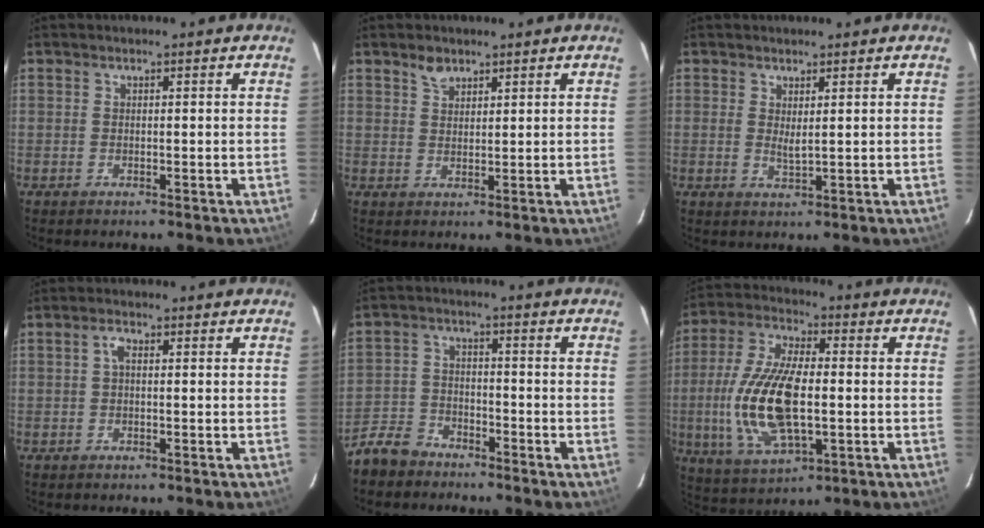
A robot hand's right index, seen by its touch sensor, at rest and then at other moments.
{"total": 2.7, "force": [2.0, 1.5, 0.9], "torque": [-0.013, 0.005, 0.037]}
{"total": 2.0, "force": [0.8, 0.4, 1.8], "torque": [-0.032, -0.004, 0.014]}
{"total": 1.4, "force": [0.0, 0.6, 1.3], "torque": [-0.026, 0.007, -0.001]}
{"total": 8.3, "force": [-6.6, 4.4, 2.4], "torque": [-0.074, 0.011, -0.127]}
{"total": 17.3, "force": [-2.0, 7.3, 15.6], "torque": [-0.327, -0.003, -0.031]}